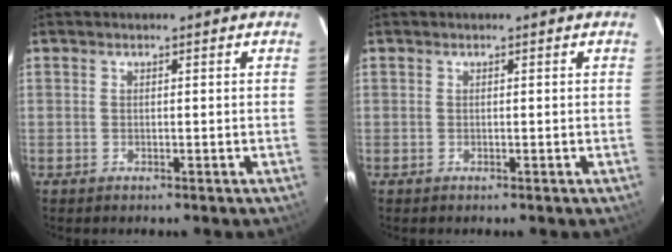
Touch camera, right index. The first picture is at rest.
{"total": 0.0}